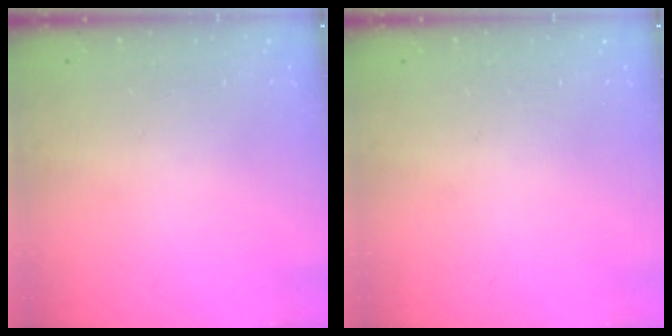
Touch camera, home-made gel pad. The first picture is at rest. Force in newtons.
{"total": 0.0}